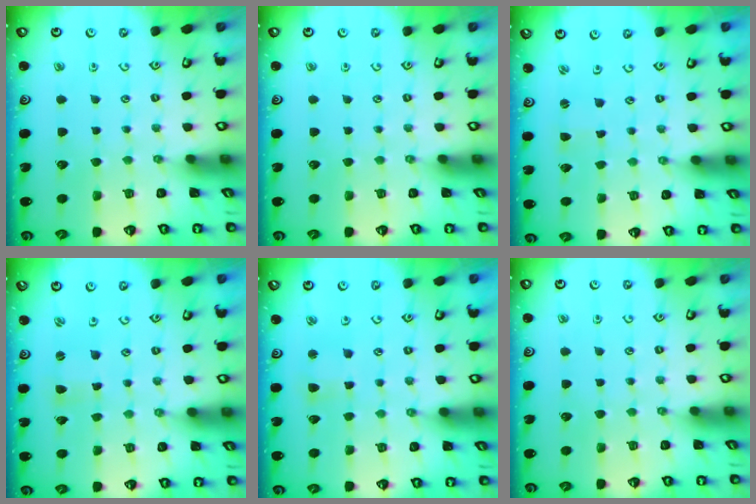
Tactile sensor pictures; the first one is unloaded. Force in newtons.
{"total": 0.0}
{"total": 0.9, "press": 0.8, "slide": 0.2}
{"total": 1.9, "press": 1.9, "slide": 0.4}
{"total": 3.0, "press": 3.0, "slide": 0.4}
{"total": 0.0}